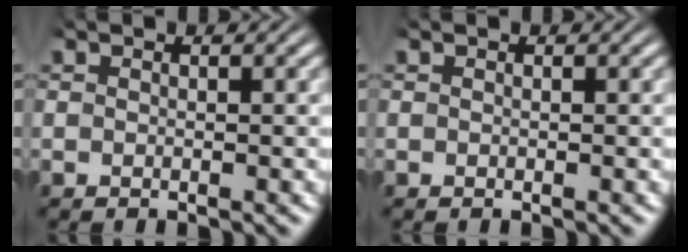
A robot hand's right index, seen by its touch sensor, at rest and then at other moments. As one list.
[{"total": 0.0}]